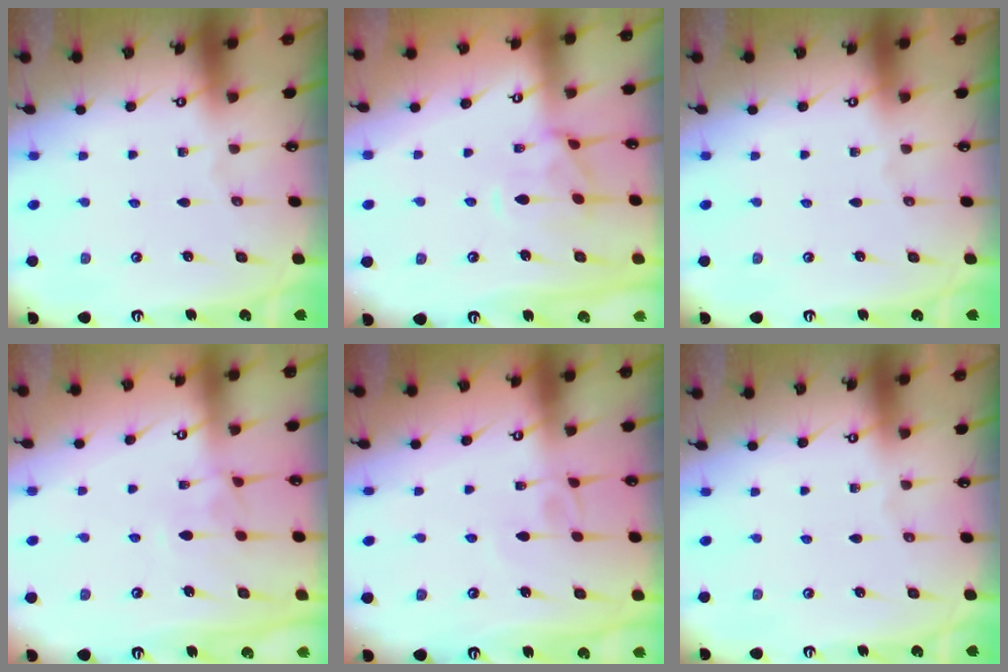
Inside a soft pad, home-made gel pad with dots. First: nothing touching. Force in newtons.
{"total": 1.3, "press": 0.9, "slide": 0.9}
{"total": 0.0}
{"total": 1.5, "press": 1.4, "slide": 0.5}
{"total": 4.3, "press": 4.3, "slide": 0.2}
{"total": 0.0}